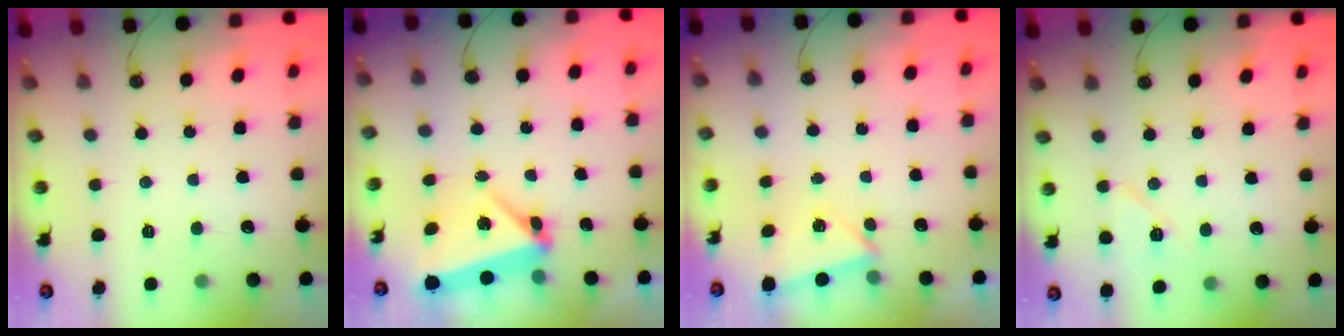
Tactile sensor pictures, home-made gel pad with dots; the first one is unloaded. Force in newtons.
{"total": 9.1, "press": 4.7, "slide": 7.8}
{"total": 2.7, "press": 2.1, "slide": 1.8}
{"total": 7.3, "press": 7.2, "slide": 1.2}